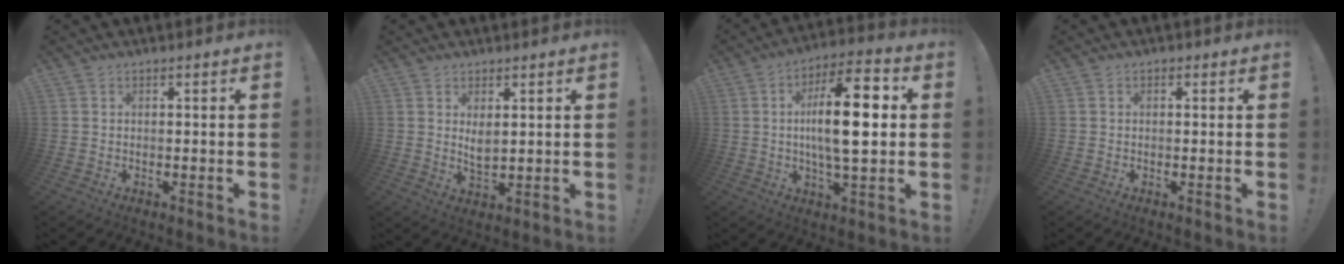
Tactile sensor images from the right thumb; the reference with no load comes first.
{"total": 4.3, "force": [1.9, 1.9, 3.3], "torque": [-0.046, -0.017, 0.032]}
{"total": 18.0, "force": [1.2, 5.9, 16.9], "torque": [-0.281, 0.001, 0.005]}
{"total": 0.6, "force": [0.0, 0.5, 0.3], "torque": [-0.005, 0.001, 0.000]}